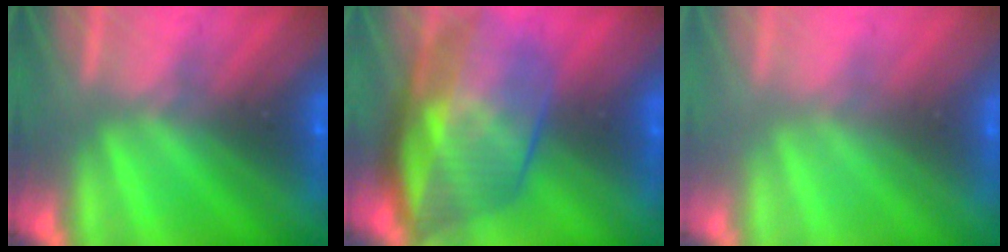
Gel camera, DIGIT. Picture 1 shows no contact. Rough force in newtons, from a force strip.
{"total": 10.6}
{"total": 2.8}